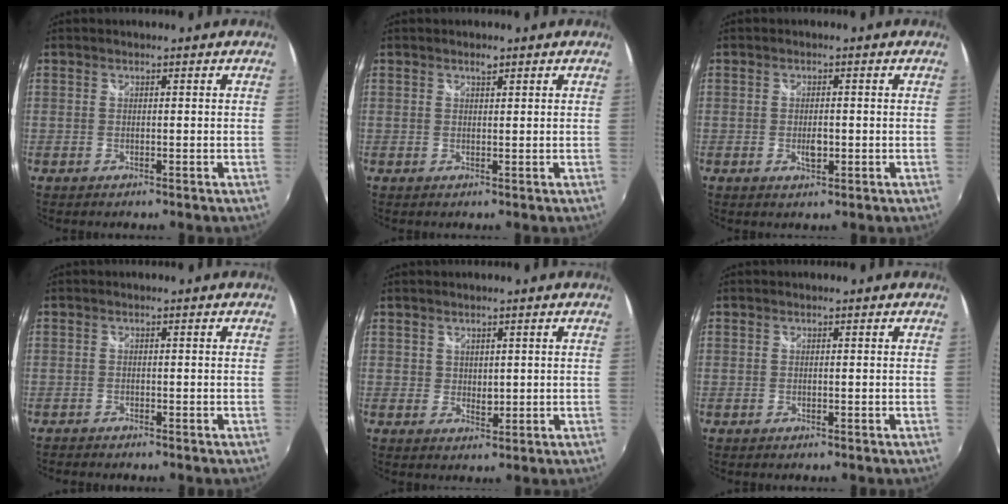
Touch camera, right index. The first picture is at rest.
{"total": 1.0, "force": [0.7, 0.4, 0.6], "torque": [-0.008, 0.003, 0.012]}
{"total": 2.7, "force": [-0.5, 1.4, 2.3], "torque": [-0.038, -0.003, -0.008]}
{"total": 1.7, "force": [-1.6, 0.3, 0.2], "torque": [-0.014, -0.010, -0.032]}
{"total": 2.2, "force": [1.0, 1.7, 1.0], "torque": [-0.011, -0.001, 0.019]}
{"total": 0.0}